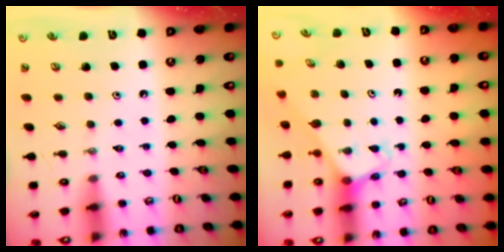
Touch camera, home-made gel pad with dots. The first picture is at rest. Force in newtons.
{"total": 3.2, "press": 3.2, "slide": 0.2}